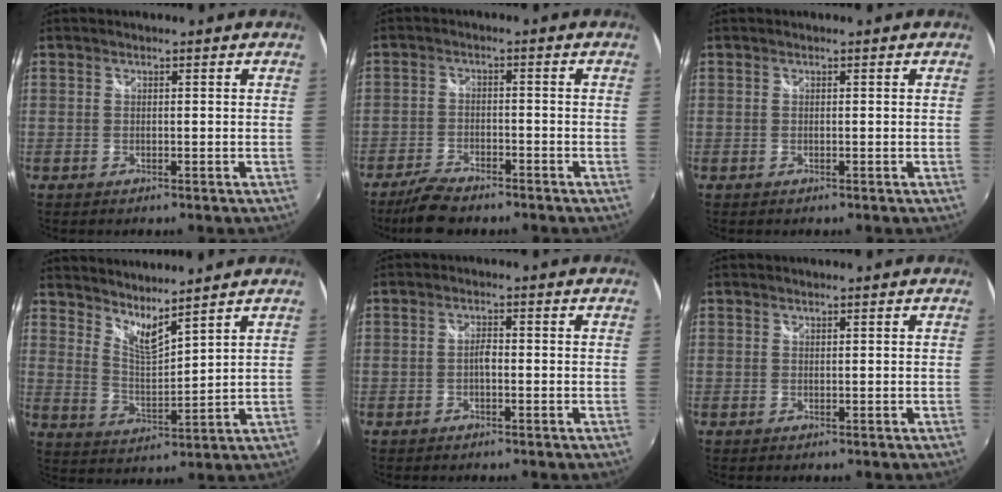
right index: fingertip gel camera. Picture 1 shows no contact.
{"total": 7.0, "force": [-5.9, 2.2, 3.1], "torque": [-0.089, -0.011, -0.107]}
{"total": 0.0}
{"total": 6.9, "force": [6.1, 0.4, 3.2], "torque": [-0.052, -0.014, 0.109]}
{"total": 1.6, "force": [-0.5, 0.6, 1.4], "torque": [-0.027, 0.005, -0.011]}
{"total": 0.0}